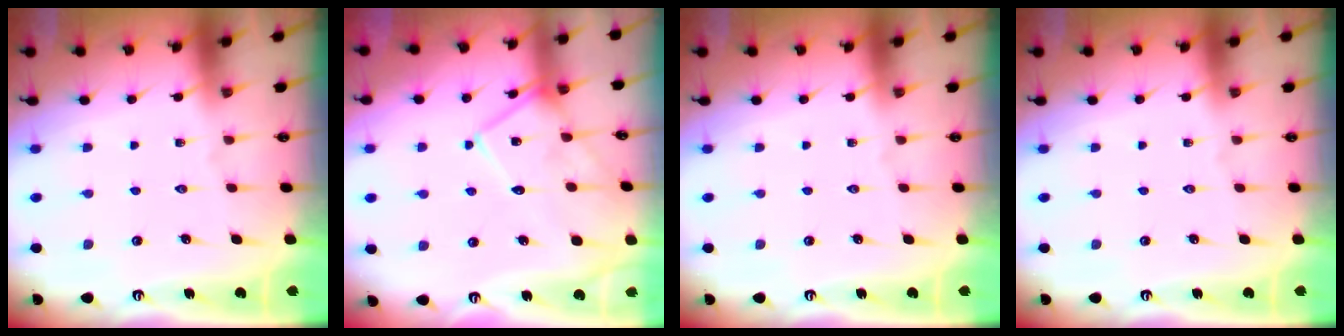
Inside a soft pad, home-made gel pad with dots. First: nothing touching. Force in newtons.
{"total": 11.8, "press": 11.8, "slide": 0.5}
{"total": 0.0}
{"total": 0.0}